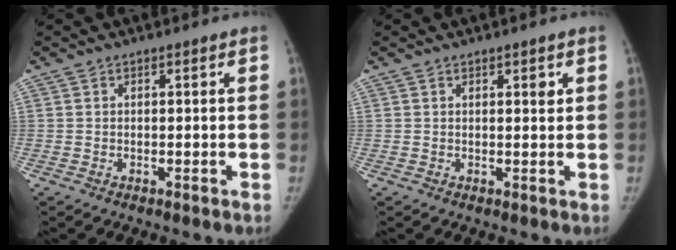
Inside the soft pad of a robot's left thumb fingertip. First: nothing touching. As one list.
[{"total": 1.6, "force": [0.8, 0.6, 1.3], "torque": [-0.012, -0.003, 0.010]}]